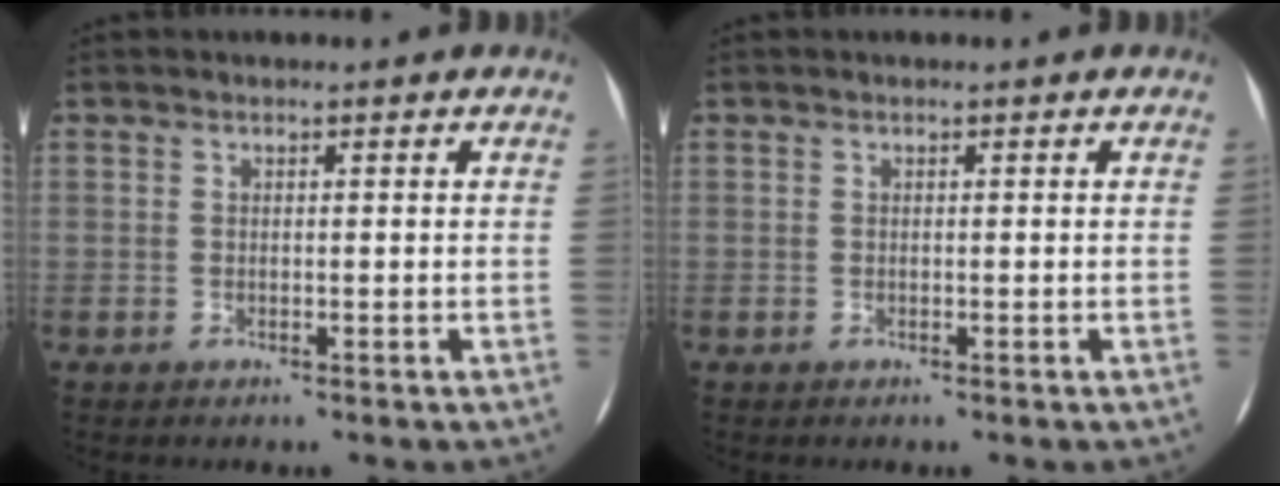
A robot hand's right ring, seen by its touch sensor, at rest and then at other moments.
{"total": 0.0}